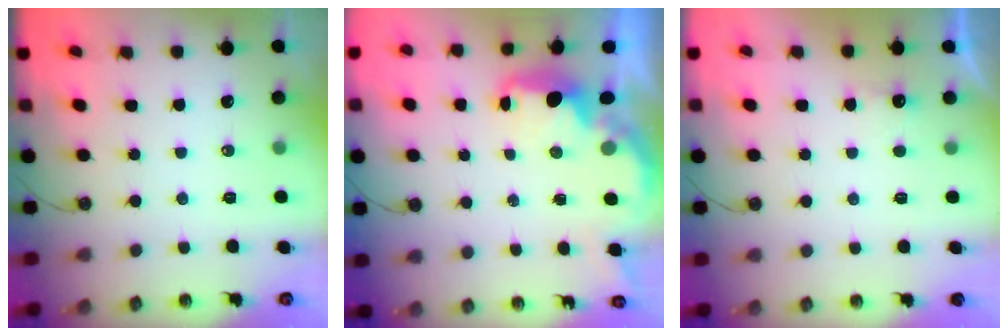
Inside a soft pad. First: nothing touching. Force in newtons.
{"total": 2.9, "press": 2.8, "slide": 0.4}
{"total": 1.0, "press": 0.7, "slide": 0.8}